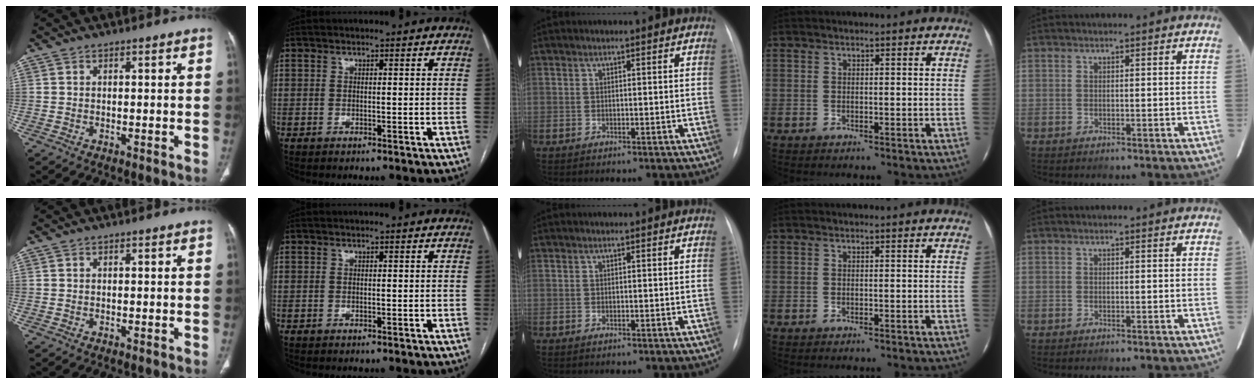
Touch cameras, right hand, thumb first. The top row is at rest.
{}